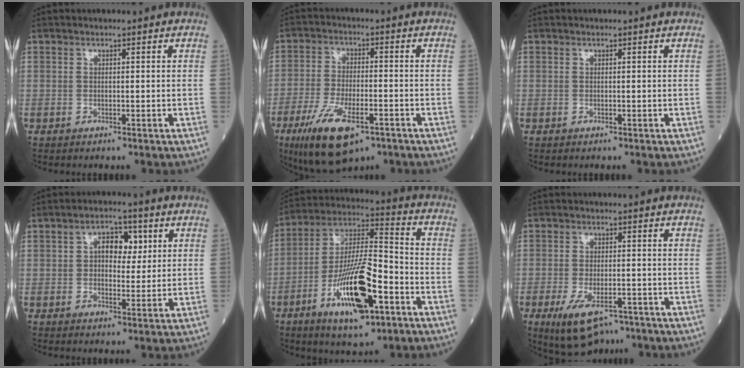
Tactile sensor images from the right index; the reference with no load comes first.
{"total": 11.9, "force": [-6.6, 4.0, 9.1], "torque": [-0.175, -0.018, -0.108]}
{"total": 0.0}
{"total": 5.6, "force": [1.6, 3.2, 4.3], "torque": [-0.064, 0.015, 0.023]}
{"total": 17.1, "force": [-7.1, 4.4, 15.0], "torque": [-0.289, -0.001, -0.116]}
{"total": 8.7, "force": [-5.5, 3.6, 5.7], "torque": [-0.100, -0.011, -0.084]}